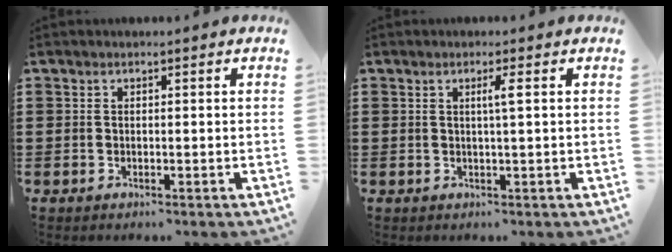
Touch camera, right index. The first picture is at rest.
{"total": 1.9, "force": [0.4, -0.2, 1.8], "torque": [-0.034, -0.002, 0.004]}